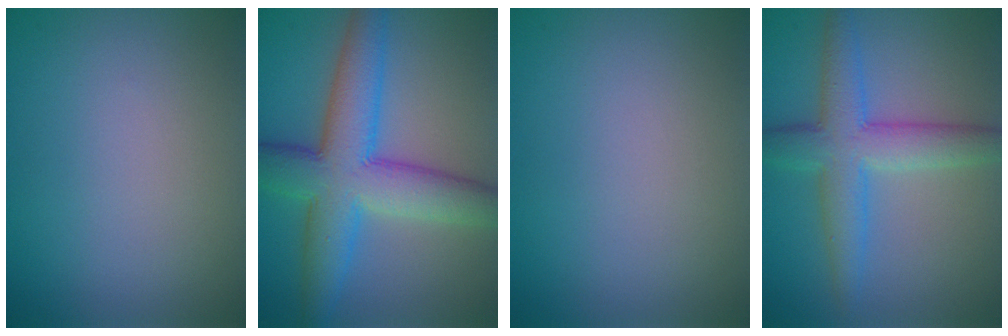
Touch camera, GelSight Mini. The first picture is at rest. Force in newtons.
{"total": 9.0, "press": 9.0, "slide": 0.2}
{"total": 0.0}
{"total": 5.7, "press": 5.7, "slide": 0.1}